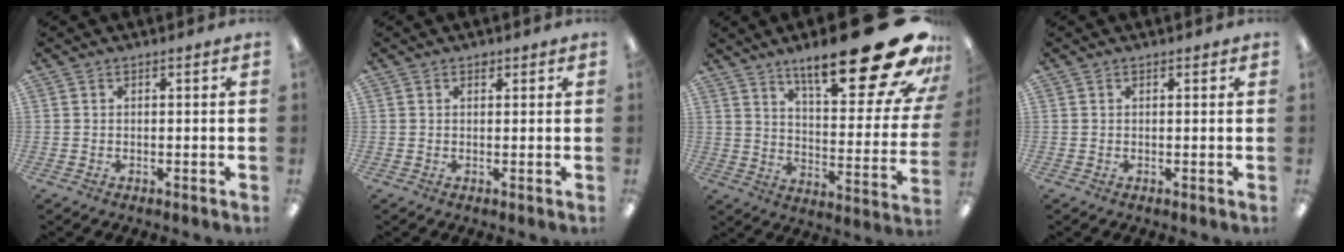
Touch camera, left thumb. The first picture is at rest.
{"total": 1.2, "force": [0.8, 0.8, 0.4], "torque": [0.000, -0.001, 0.013]}
{"total": 28.2, "force": [17.2, 8.3, 20.7], "torque": [-0.292, -0.113, 0.278]}
{"total": 0.5, "force": [0.3, 0.3, 0.2], "torque": [0.003, -0.001, 0.004]}